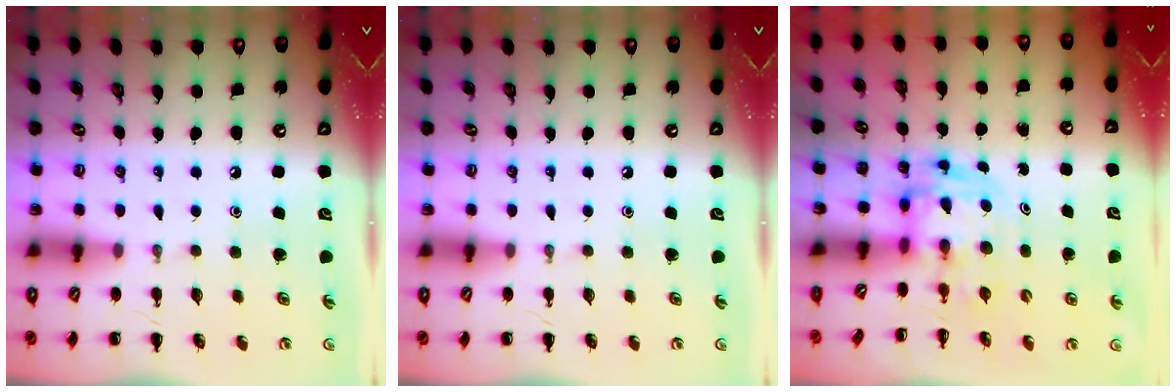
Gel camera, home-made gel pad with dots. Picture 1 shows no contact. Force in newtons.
{"total": 0.0}
{"total": 3.5, "press": 3.4, "slide": 0.6}